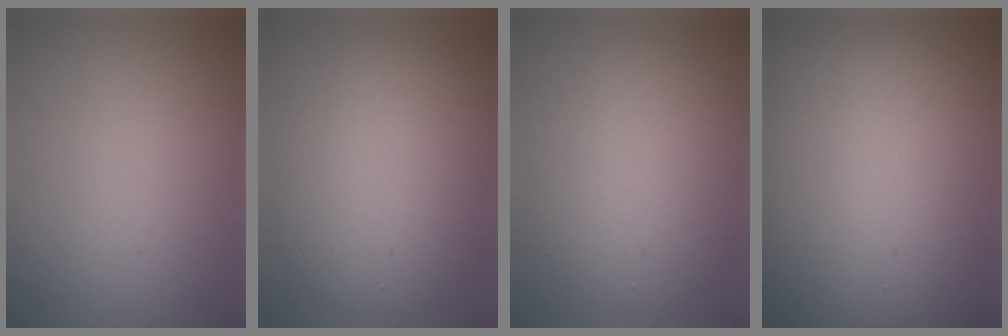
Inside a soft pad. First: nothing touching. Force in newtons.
{"total": 7.7, "press": 7.7, "slide": 0.2}
{"total": 6.3, "press": 6.3, "slide": 0.5}
{"total": 23.9, "press": 23.9, "slide": 1.2}